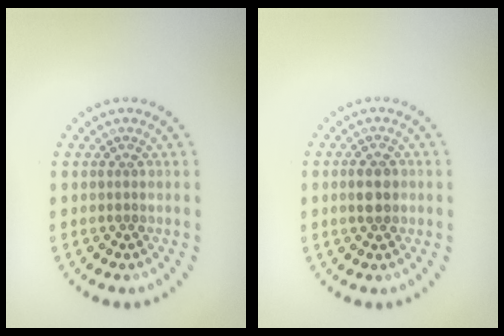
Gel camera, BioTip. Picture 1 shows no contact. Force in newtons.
{"total": 2.3, "press": 2.3, "slide": 0.1}